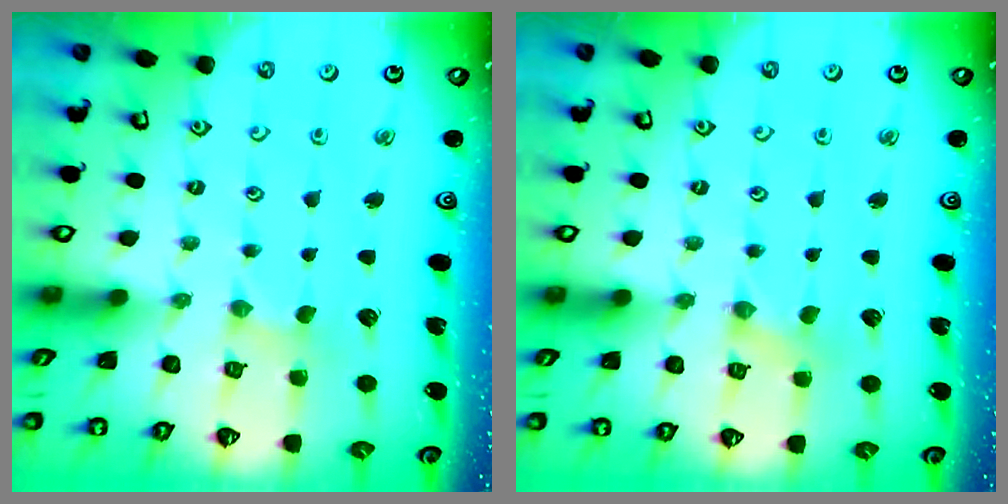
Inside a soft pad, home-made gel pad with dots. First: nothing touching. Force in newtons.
{"total": 0.0}